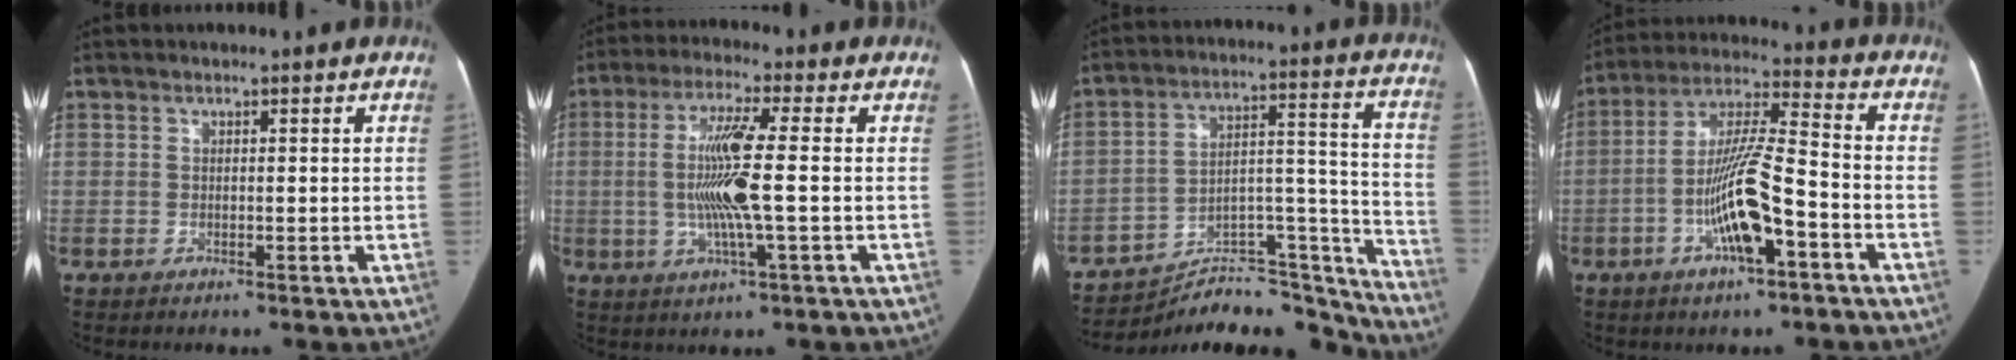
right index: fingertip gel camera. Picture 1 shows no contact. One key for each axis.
{"total": 9.9, "fx": -0.5, "fy": 0.1, "fz": 9.9, "tx": -0.198, "ty": 0.002, "tz": -0.014}
{"total": 18.0, "fx": -17.3, "fy": 4.1, "fz": 2.9, "tx": -0.019, "ty": 0.079, "tz": -0.255}
{"total": 12.7, "fx": -4.5, "fy": 2.0, "fz": 11.7, "tx": -0.229, "ty": 0.011, "tz": -0.078}